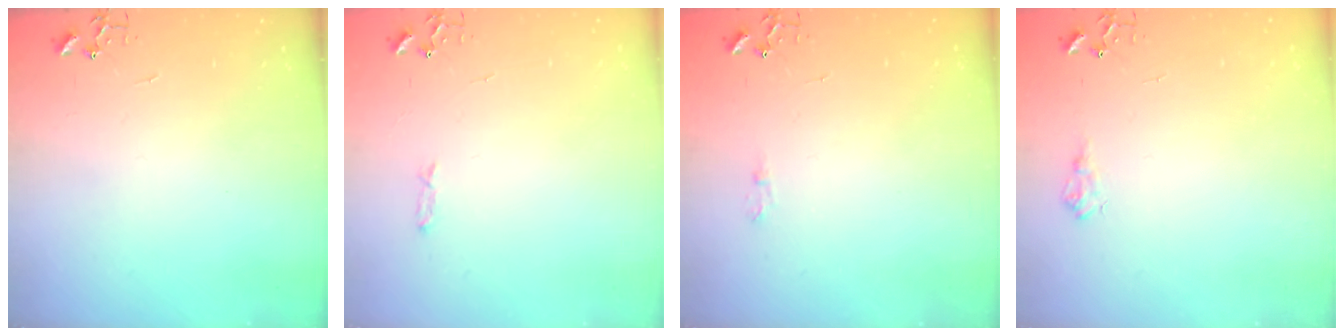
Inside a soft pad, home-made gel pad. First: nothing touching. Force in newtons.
{"total": 3.7, "press": 3.7, "slide": 0.6}
{"total": 5.0, "press": 5.0, "slide": 0.5}
{"total": 7.3, "press": 7.3, "slide": 0.4}